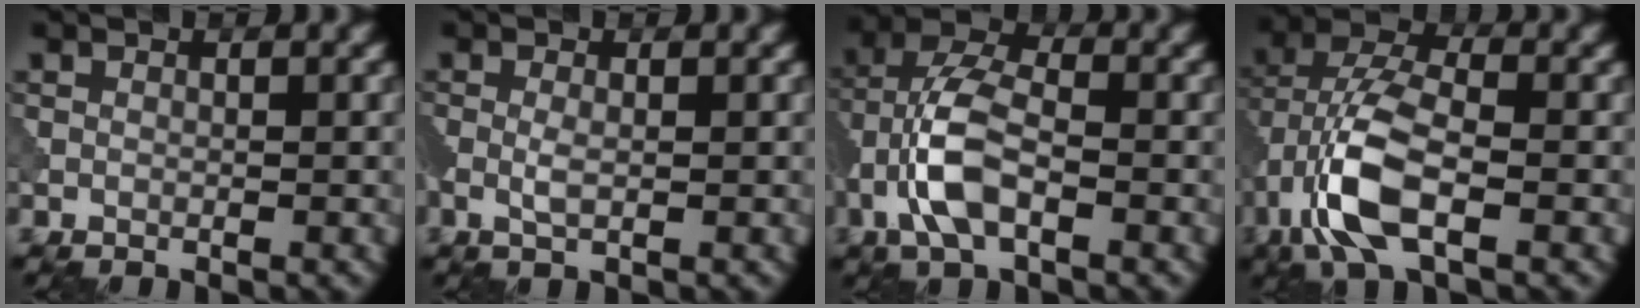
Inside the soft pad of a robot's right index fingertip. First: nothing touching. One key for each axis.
{"total": 1.2, "fx": 0.0, "fy": 0.4, "fz": 1.2, "tx": -0.027, "ty": 0.000, "tz": -0.001}
{"total": 5.9, "fx": -2.0, "fy": 2.7, "fz": 4.8, "tx": -0.101, "ty": 0.012, "tz": -0.044}
{"total": 7.7, "fx": -2.9, "fy": 3.4, "fz": 6.3, "tx": -0.138, "ty": 0.008, "tz": -0.063}